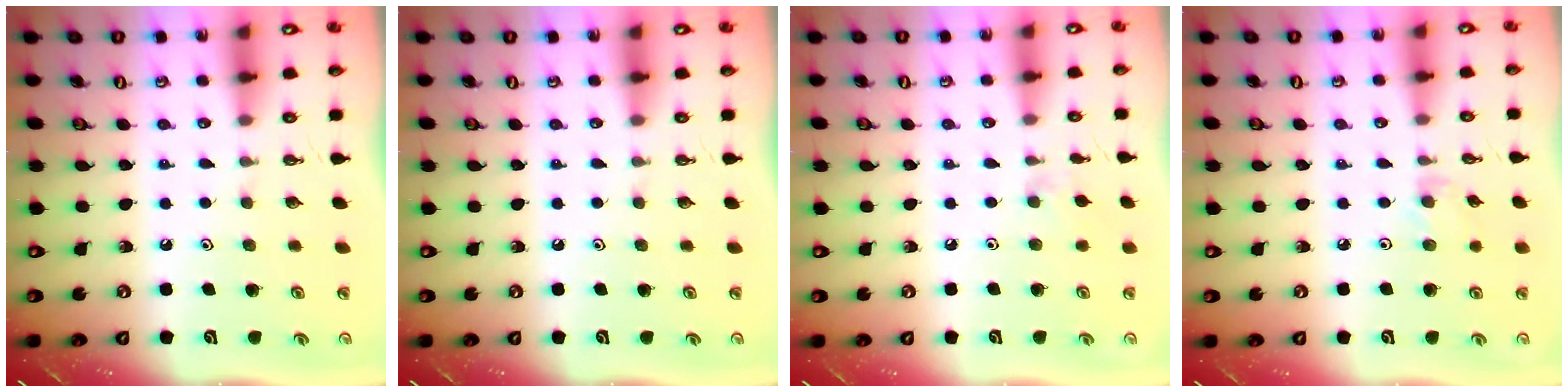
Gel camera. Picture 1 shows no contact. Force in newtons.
{"total": 0.0}
{"total": 3.9, "press": 3.9, "slide": 0.7}
{"total": 2.3, "press": 2.3, "slide": 0.4}